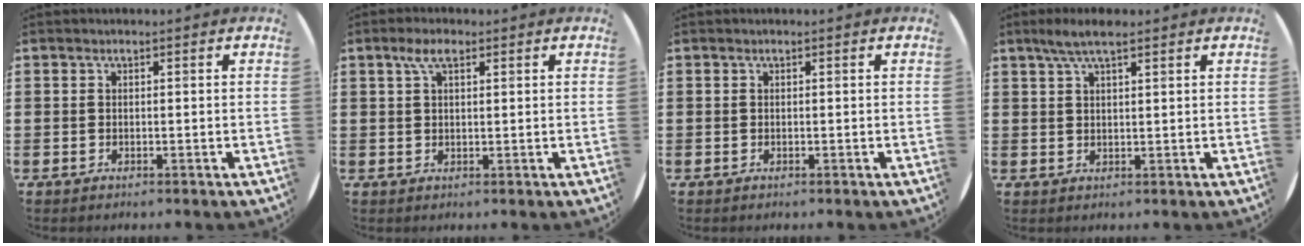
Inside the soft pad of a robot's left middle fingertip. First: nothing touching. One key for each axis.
{"total": 3.4, "fx": 1.9, "fy": 1.3, "fz": 2.4, "tx": -0.045, "ty": 0.006, "tz": 0.032}
{"total": 0.0}
{"total": 3.8, "fx": 2.7, "fy": 0.7, "fz": 2.6, "tx": -0.055, "ty": 0.006, "tz": 0.047}